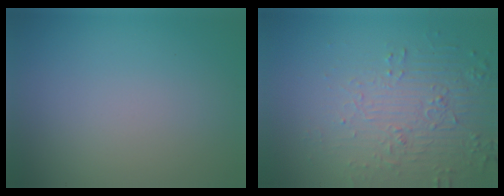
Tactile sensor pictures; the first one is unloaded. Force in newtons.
{"total": 6.0, "press": 3.9, "slide": 4.6}